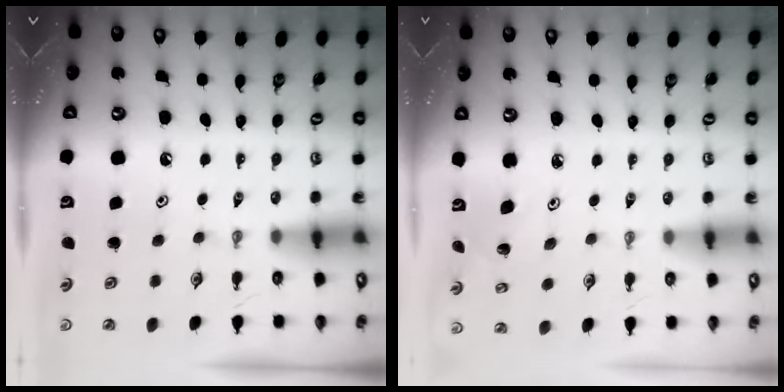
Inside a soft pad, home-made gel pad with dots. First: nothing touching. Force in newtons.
{"total": 2.8, "press": 2.8, "slide": 0.4}